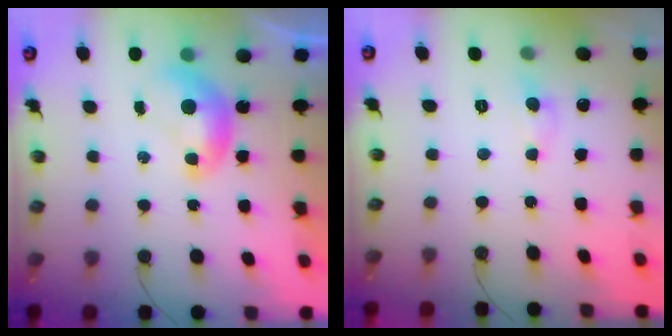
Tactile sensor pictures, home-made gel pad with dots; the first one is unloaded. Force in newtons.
{"total": 0.9, "press": 0.6, "slide": 0.6}